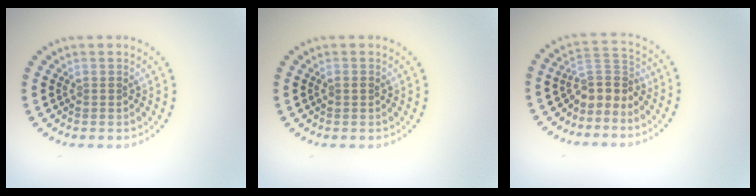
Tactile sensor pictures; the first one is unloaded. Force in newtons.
{"total": 0.8, "press": 0.8, "slide": 0.1}
{"total": 2.9, "press": 2.1, "slide": 2.0}